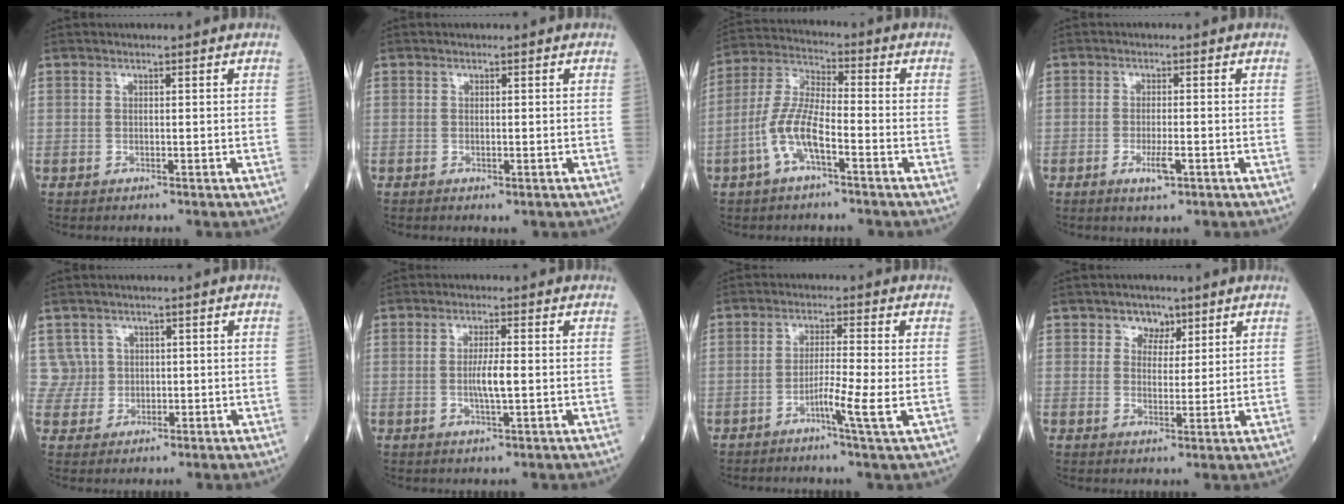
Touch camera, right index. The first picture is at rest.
{"total": 1.0, "force": [-0.5, 0.5, 0.8], "torque": [-0.016, -0.004, -0.002]}
{"total": 8.7, "force": [-3.6, 2.4, 7.5], "torque": [-0.175, 0.009, -0.073]}
{"total": 3.2, "force": [-1.6, 0.7, 2.6], "torque": [-0.050, -0.002, -0.025]}
{"total": 3.8, "force": [0.8, 3.7, -0.5], "torque": [0.020, 0.015, 0.018]}
{"total": 3.7, "force": [-0.4, 0.4, 3.6], "torque": [-0.072, -0.004, -0.006]}
{"total": 5.0, "force": [-1.9, -0.9, 4.5], "torque": [-0.081, -0.008, -0.037]}
{"total": 3.6, "force": [2.1, 2.7, 1.3], "torque": [-0.017, 0.005, 0.032]}